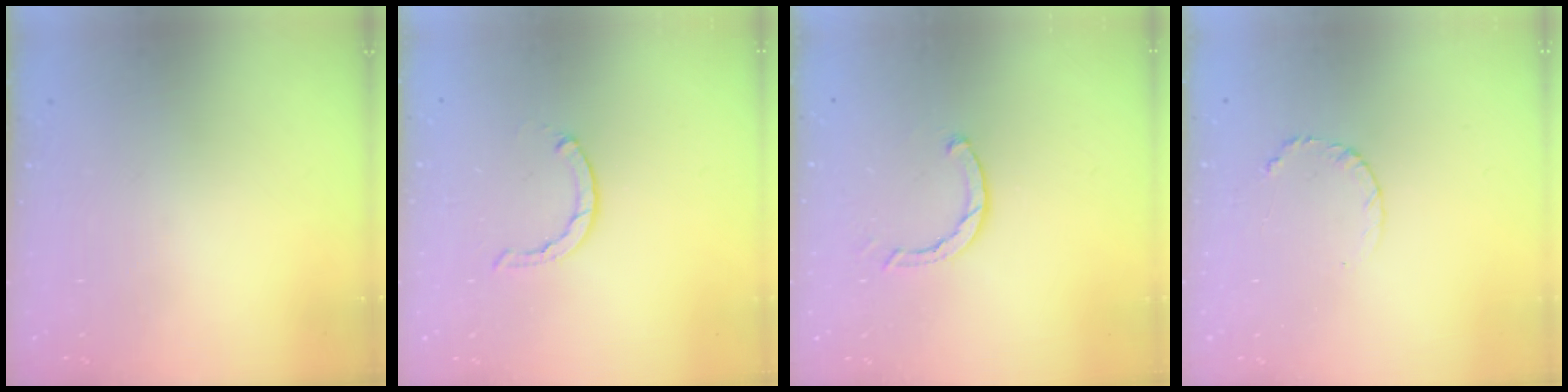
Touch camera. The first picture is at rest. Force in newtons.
{"total": 1.2, "press": 1.2, "slide": 0.2}
{"total": 2.4, "press": 2.4, "slide": 0.1}
{"total": 3.7, "press": 3.7, "slide": 0.5}